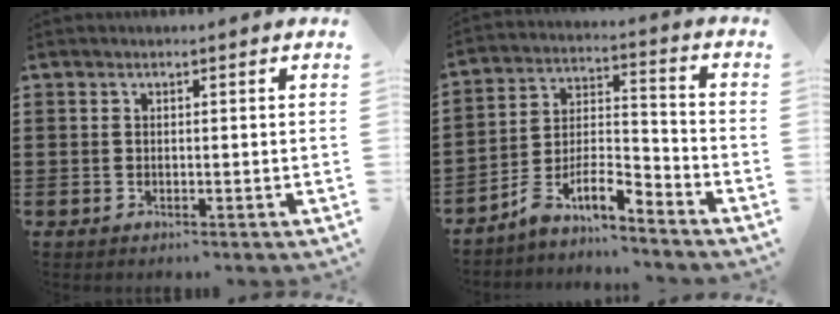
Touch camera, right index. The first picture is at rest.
{"total": 7.8, "force": [-6.2, 2.2, 4.3], "torque": [-0.096, -0.004, -0.123]}